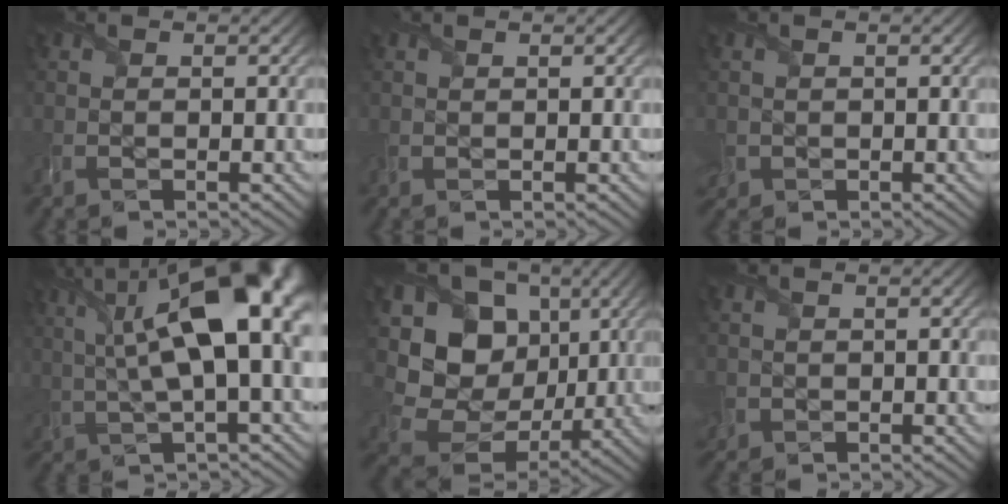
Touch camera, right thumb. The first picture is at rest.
{"total": 1.3, "force": [0.8, 0.6, 0.9], "torque": [-0.027, 0.005, 0.019]}
{"total": 2.6, "force": [-0.3, 2.3, 1.0], "torque": [-0.040, -0.010, -0.010]}
{"total": 16.6, "force": [4.4, 7.1, 14.3], "torque": [-0.257, 0.014, 0.072]}
{"total": 15.6, "force": [1.7, 12.9, 8.7], "torque": [-0.226, -0.002, 0.035]}
{"total": 2.4, "force": [0.1, 2.1, 1.0], "torque": [-0.041, -0.008, -0.002]}